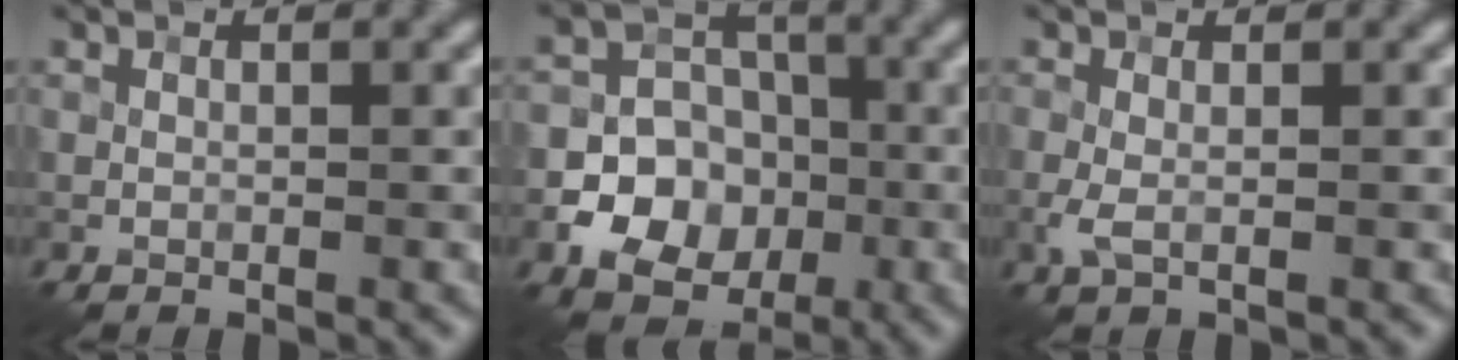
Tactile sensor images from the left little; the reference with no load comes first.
{"total": 9.0, "force": [-2.9, 7.9, 3.3], "torque": [-0.034, -0.007, -0.072]}
{"total": 1.6, "force": [-0.3, 0.5, 1.5], "torque": [-0.036, -0.001, -0.008]}